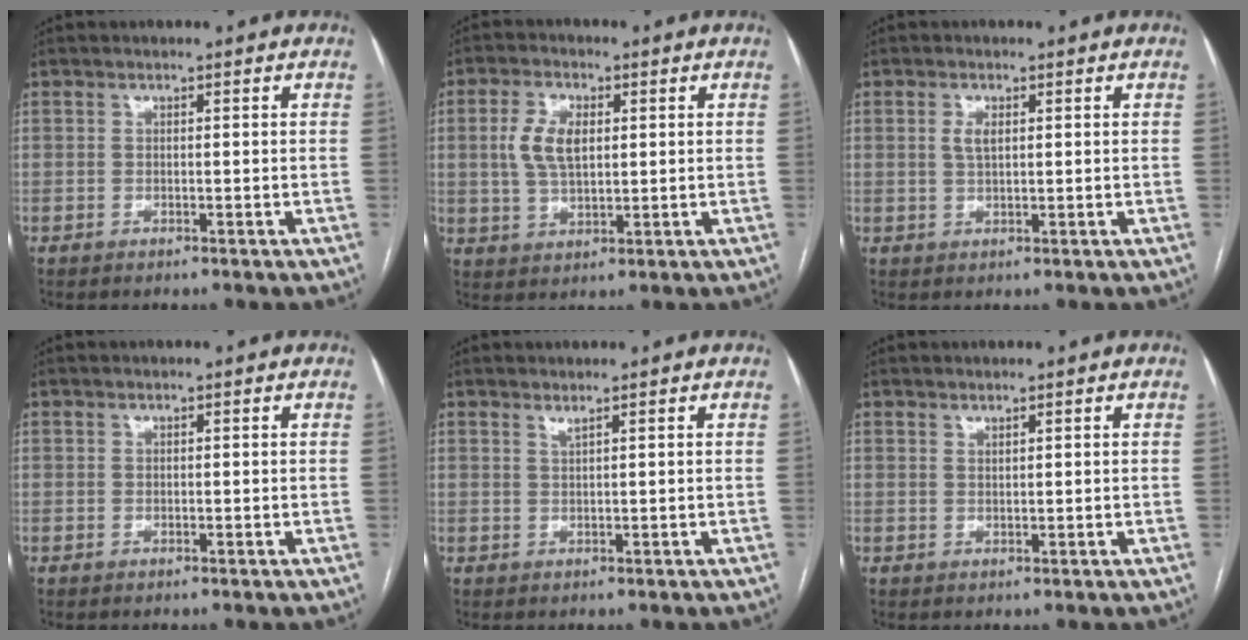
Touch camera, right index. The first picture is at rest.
{"total": 6.9, "force": [1.4, 3.6, 5.7], "torque": [-0.126, 0.010, 0.030]}
{"total": 2.4, "force": [0.7, 1.0, 2.0], "torque": [-0.042, 0.001, 0.015]}
{"total": 0.0}
{"total": 0.9, "force": [0.7, -0.2, 0.5], "torque": [-0.015, -0.007, 0.016]}
{"total": 0.7, "force": [0.6, 0.1, 0.2], "torque": [-0.005, -0.005, 0.012]}